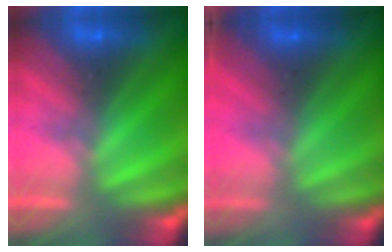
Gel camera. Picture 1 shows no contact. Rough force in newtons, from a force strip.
{"total": 2.5}